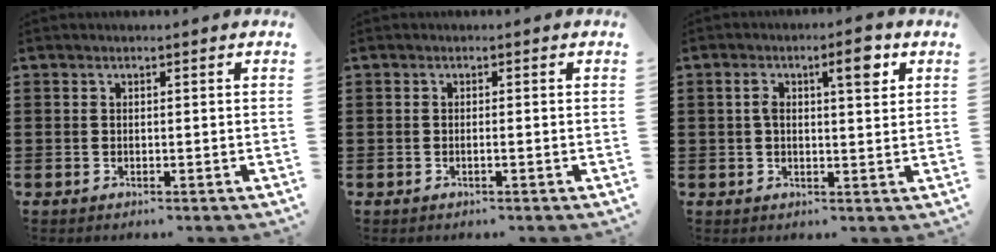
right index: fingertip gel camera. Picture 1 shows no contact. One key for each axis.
{"total": 0.6, "fx": -0.2, "fy": -0.1, "fz": 0.5, "tx": -0.009, "ty": -0.003, "tz": -0.004}
{"total": 5.6, "fx": 2.2, "fy": 1.7, "fz": 4.8, "tx": -0.086, "ty": 0.005, "tz": 0.030}